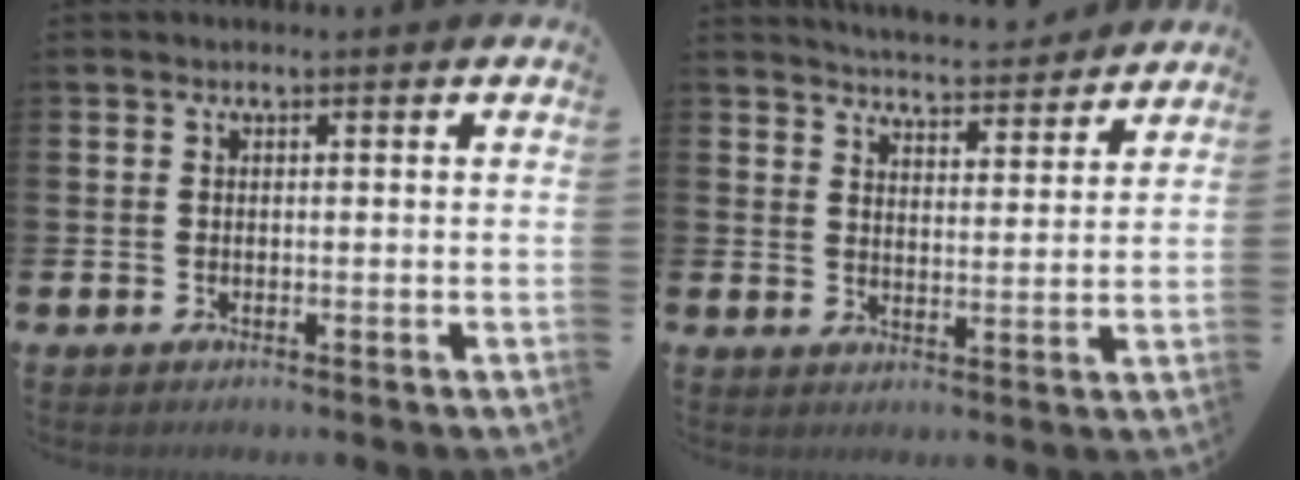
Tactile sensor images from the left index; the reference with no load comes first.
{"total": 5.2, "force": [5.2, 0.2, 0.1], "torque": [-0.014, -0.042, 0.092]}